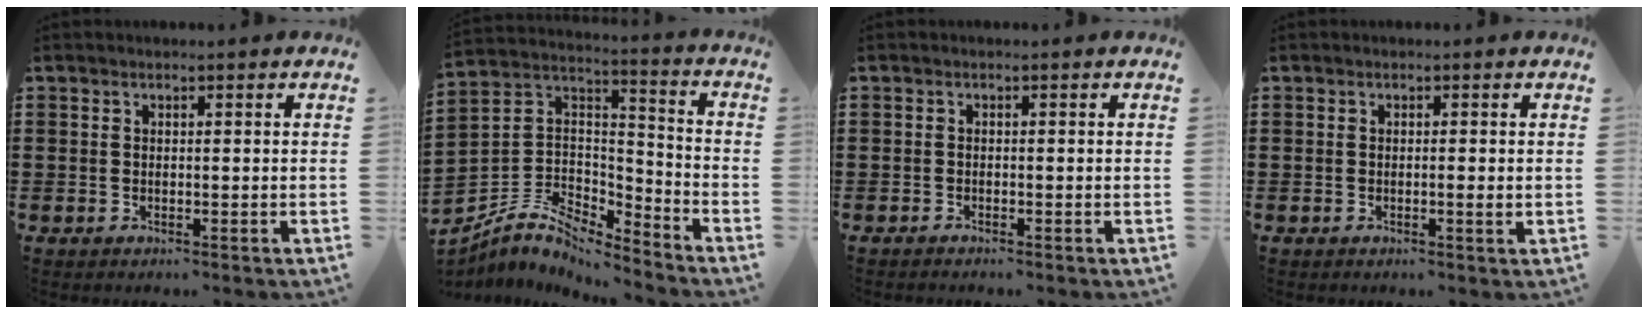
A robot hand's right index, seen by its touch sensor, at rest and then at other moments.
{"total": 6.4, "force": [-5.2, 2.8, 2.5], "torque": [-0.071, -0.005, -0.109]}
{"total": 0.6, "force": [-0.6, 0.0, 0.1], "torque": [-0.003, -0.001, -0.013]}
{"total": 1.2, "force": [-0.3, 0.0, 1.1], "torque": [-0.020, -0.004, -0.005]}